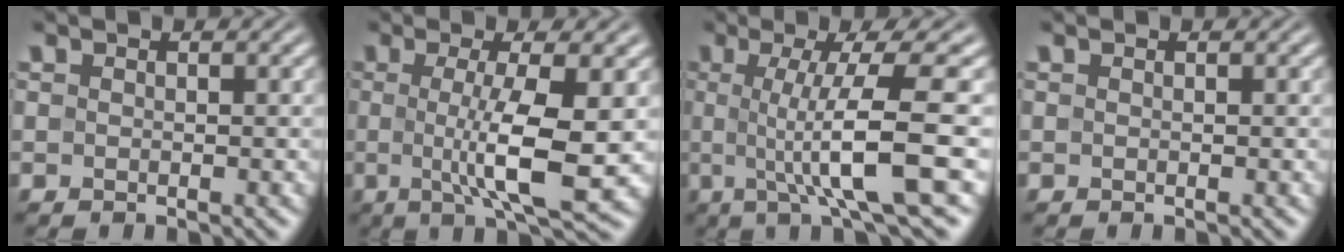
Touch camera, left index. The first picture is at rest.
{"total": 7.0, "force": [-0.3, 1.3, 6.9], "torque": [-0.118, -0.010, -0.003]}
{"total": 8.8, "force": [-0.4, 1.6, 8.7], "torque": [-0.126, -0.001, -0.006]}
{"total": 0.0}